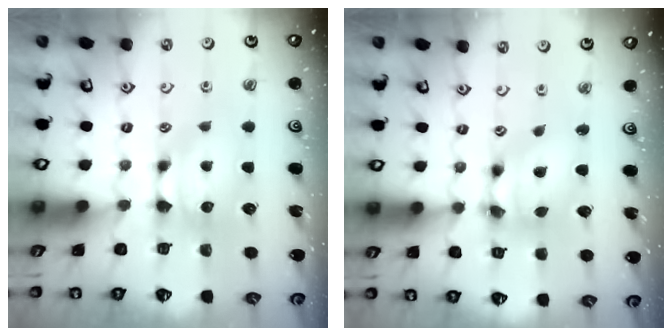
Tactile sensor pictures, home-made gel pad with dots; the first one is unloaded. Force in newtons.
{"total": 6.3, "press": 6.0, "slide": 1.9}